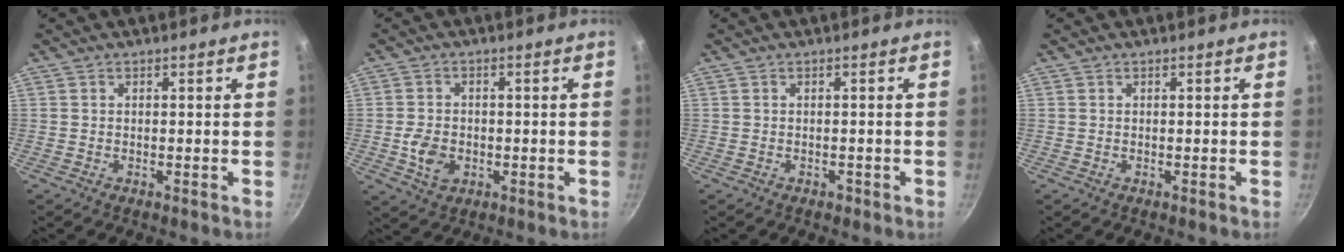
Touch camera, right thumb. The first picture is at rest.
{"total": 6.0, "force": [-1.2, 4.4, 3.9], "torque": [-0.062, 0.008, -0.017]}
{"total": 0.8, "force": [-0.4, 0.5, 0.4], "torque": [-0.004, 0.004, -0.003]}
{"total": 0.0}